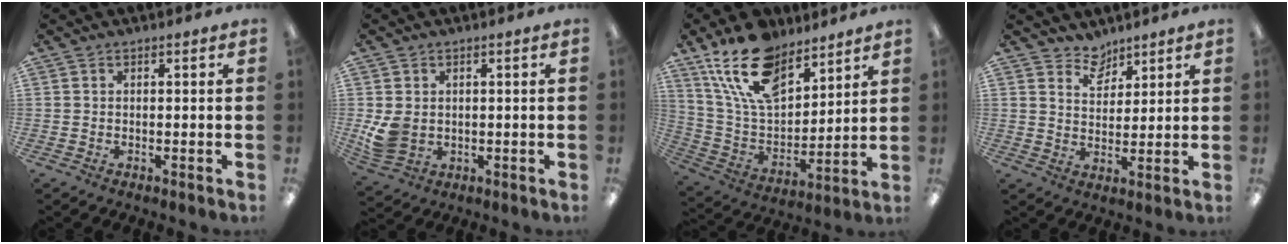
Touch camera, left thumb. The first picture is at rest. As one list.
[{"total": 6.2, "force": [0.7, 5.0, 3.7], "torque": [-0.078, 0.000, 0.017]}, {"total": 19.2, "force": [12.9, 10.0, 10.1], "torque": [-0.200, -0.058, 0.239]}, {"total": 5.9, "force": [5.1, 2.9, 0.5], "torque": [-0.004, -0.034, 0.093]}]